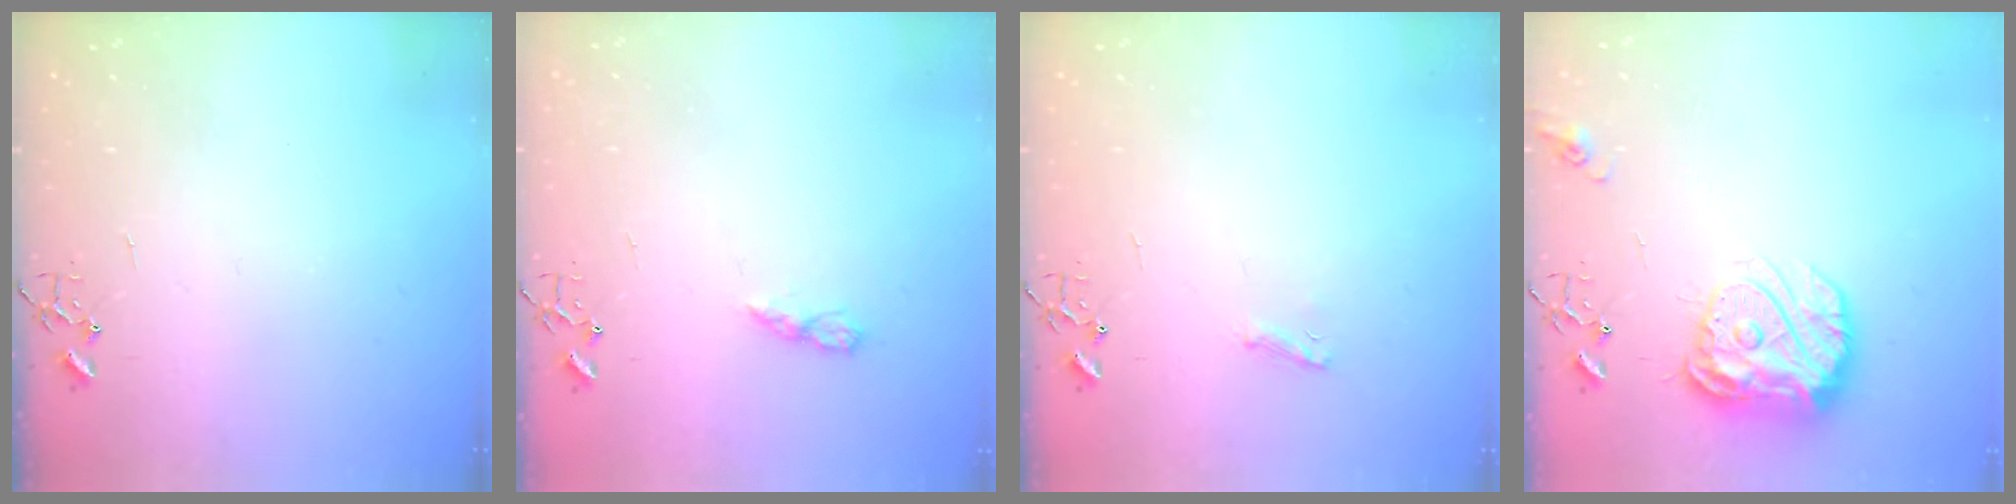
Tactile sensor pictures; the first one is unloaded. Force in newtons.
{"total": 5.8, "press": 5.7, "slide": 0.6}
{"total": 5.5, "press": 5.5, "slide": 0.7}
{"total": 17.1, "press": 17.0, "slide": 1.5}